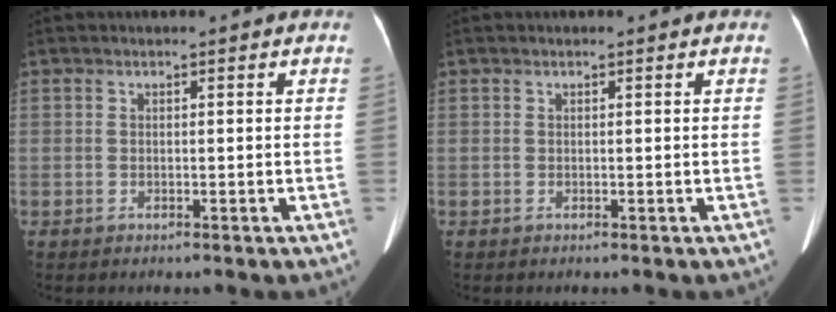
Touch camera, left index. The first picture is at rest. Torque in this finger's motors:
{"motor_torque": [-0.02, 0.11, 0.03, 0.01]}